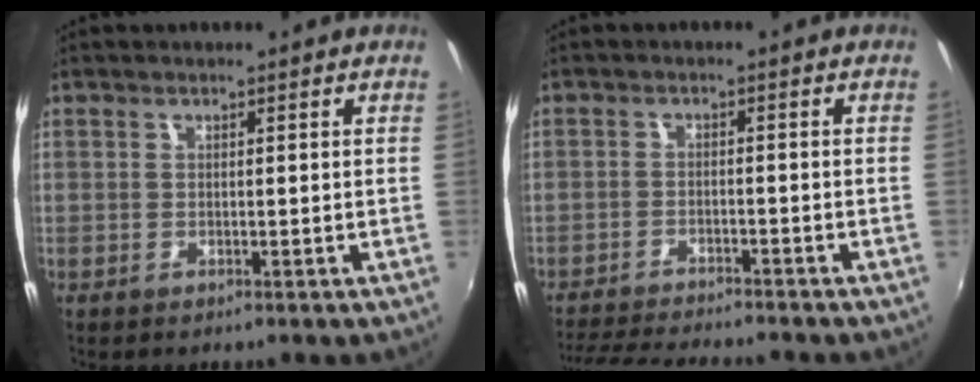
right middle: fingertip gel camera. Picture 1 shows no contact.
{"total": 11.1, "force": [-10.2, 0.8, 4.2], "torque": [-0.103, -0.020, -0.165]}